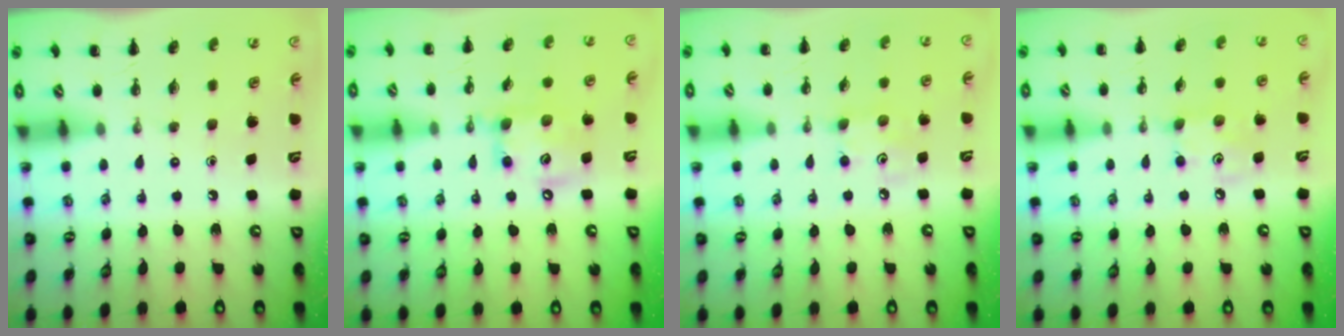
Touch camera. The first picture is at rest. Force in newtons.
{"total": 12.7, "press": 12.5, "slide": 2.0}
{"total": 3.4, "press": 3.3, "slide": 0.6}
{"total": 3.9, "press": 3.8, "slide": 0.6}